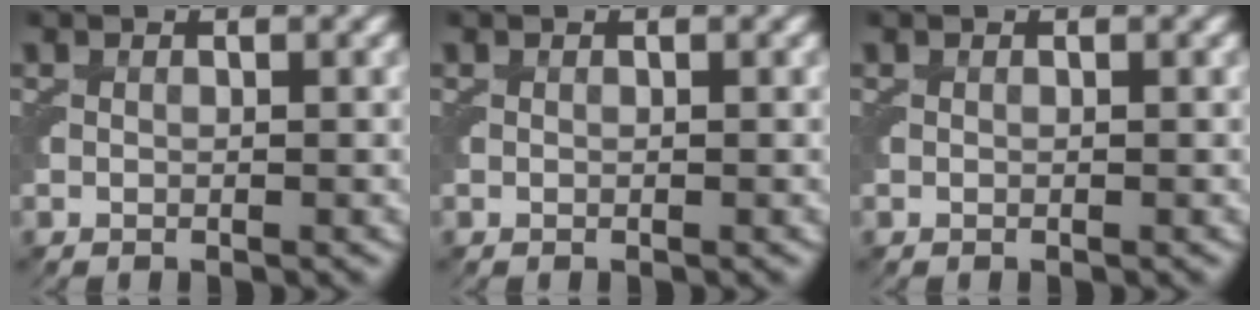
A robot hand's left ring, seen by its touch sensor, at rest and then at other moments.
{"total": 0.0}
{"total": 0.0}